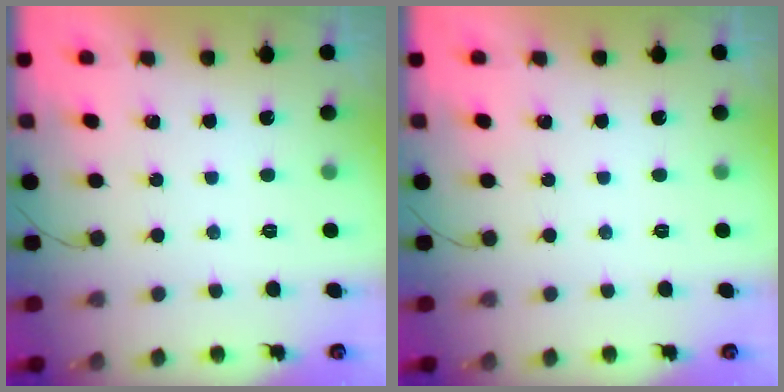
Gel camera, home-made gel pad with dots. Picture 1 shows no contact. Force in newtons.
{"total": 0.0}